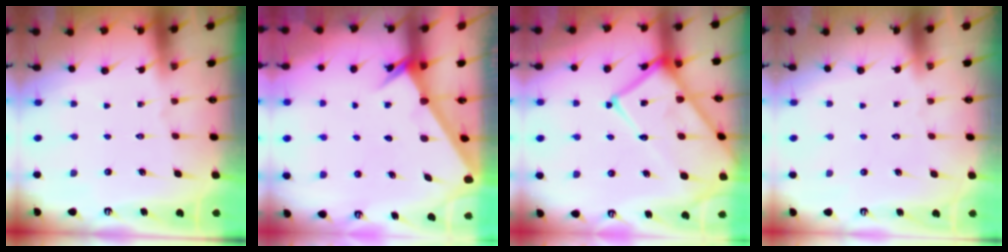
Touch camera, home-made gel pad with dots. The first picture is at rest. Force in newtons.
{"total": 2.6, "press": 2.6, "slide": 0.1}
{"total": 20.7, "press": 20.6, "slide": 1.7}
{"total": 1.6, "press": 1.6, "slide": 0.1}